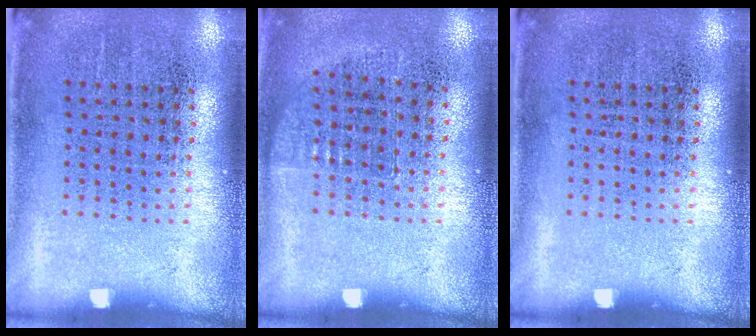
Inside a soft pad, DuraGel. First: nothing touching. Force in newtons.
{"total": 0.7, "press": 0.6, "slide": 0.4}
{"total": 0.0}